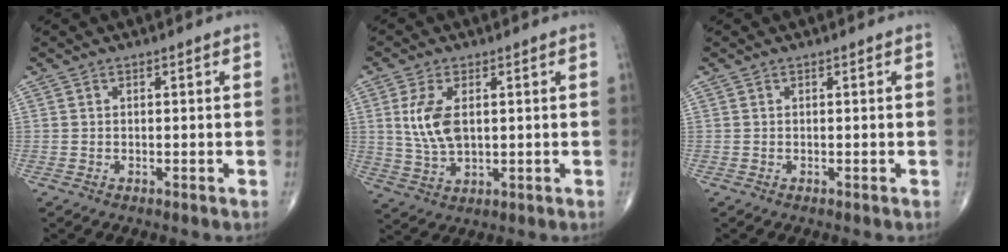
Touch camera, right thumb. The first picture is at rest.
{"total": 7.9, "force": [1.5, 4.2, 6.6], "torque": [-0.134, -0.006, 0.037]}
{"total": 0.0}